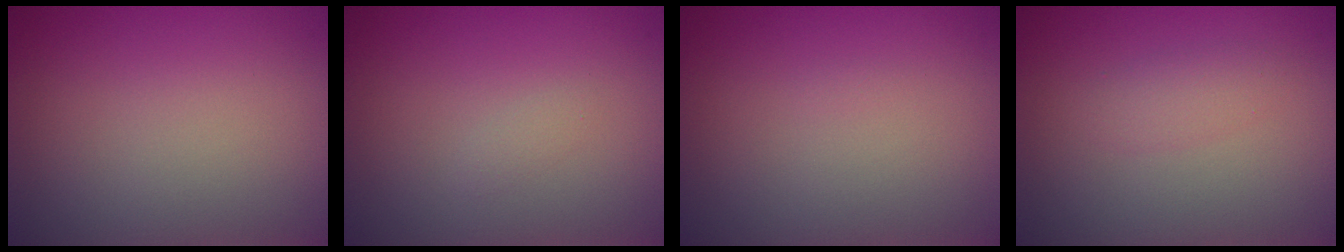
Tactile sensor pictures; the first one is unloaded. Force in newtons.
{"total": 0.6, "press": 0.6, "slide": 0.0}
{"total": 0.0}
{"total": 1.4, "press": 1.4, "slide": 0.0}